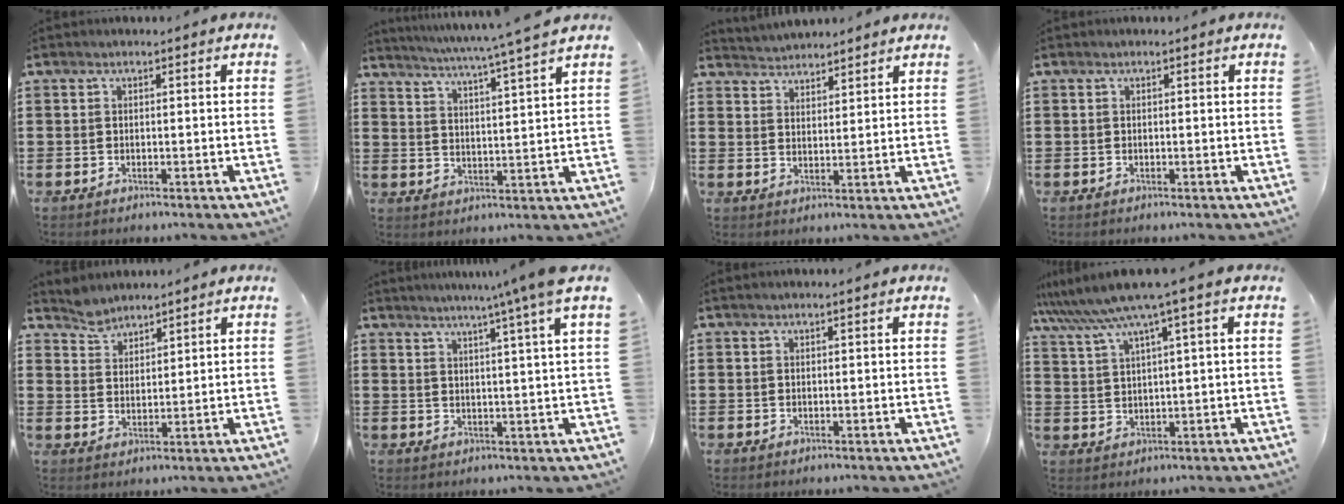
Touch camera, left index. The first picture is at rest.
{"total": 4.3, "force": [3.7, -1.4, 1.8], "torque": [-0.051, -0.035, 0.055]}
{"total": 3.1, "force": [3.1, 0.0, -0.5], "torque": [-0.001, -0.012, 0.058]}
{"total": 0.0}
{"total": 3.4, "force": [3.3, 0.9, -0.2], "torque": [-0.008, -0.002, 0.064]}
{"total": 5.8, "force": [4.2, -1.7, 3.6], "torque": [-0.073, -0.021, 0.067]}
{"total": 0.6, "force": [0.5, 0.0, 0.4], "torque": [-0.008, -0.001, 0.010]}
{"total": 6.7, "force": [4.6, -0.4, 4.9], "torque": [-0.110, -0.023, 0.076]}